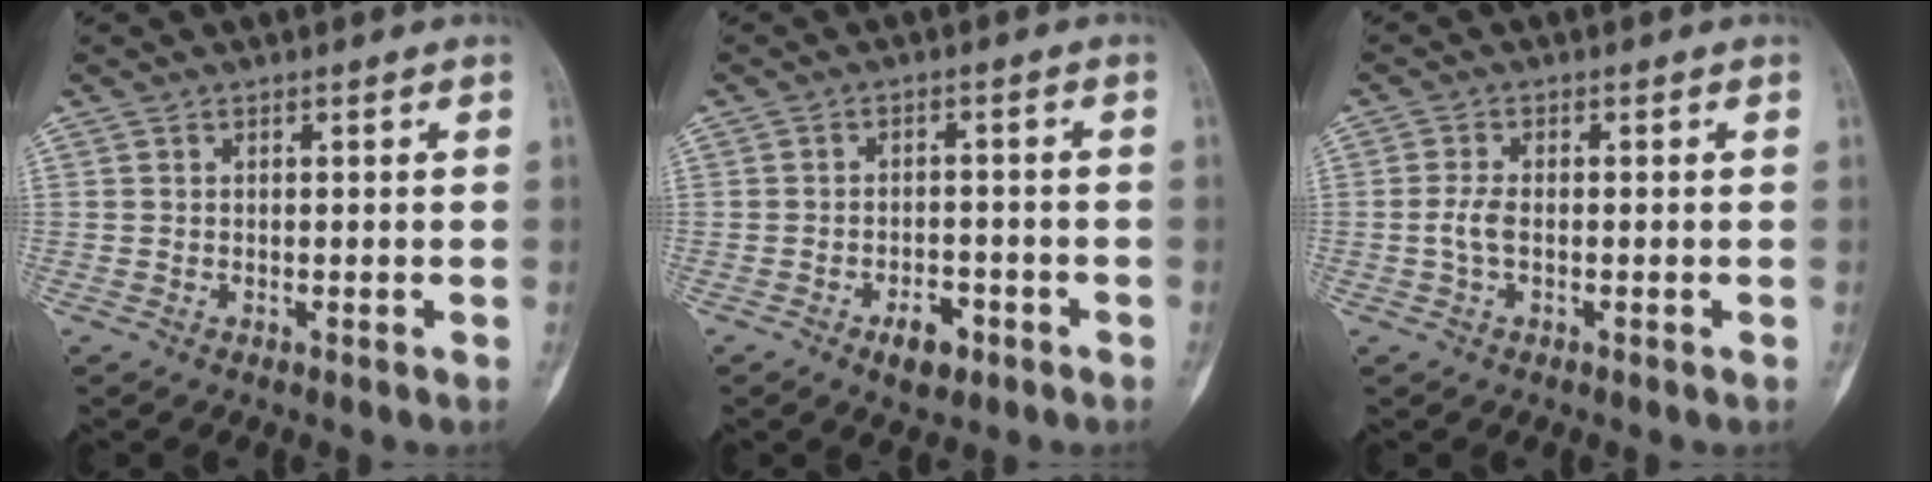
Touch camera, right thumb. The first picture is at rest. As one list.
[{"total": 4.8, "force": [-2.6, 2.6, 3.0], "torque": [-0.032, 0.017, -0.038]}, {"total": 2.7, "force": [-0.5, 1.2, 2.4], "torque": [-0.060, 0.003, -0.011]}]